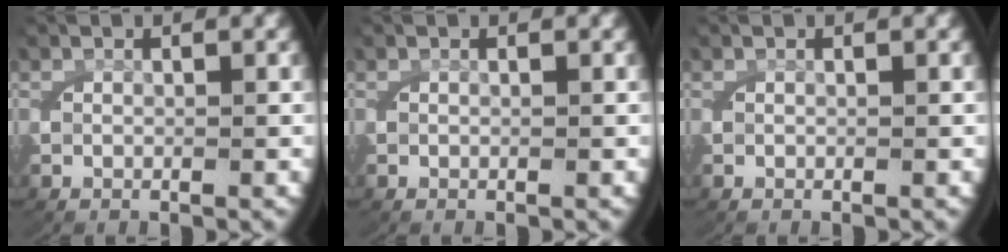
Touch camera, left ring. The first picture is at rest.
{"total": 0.0}
{"total": 0.0}